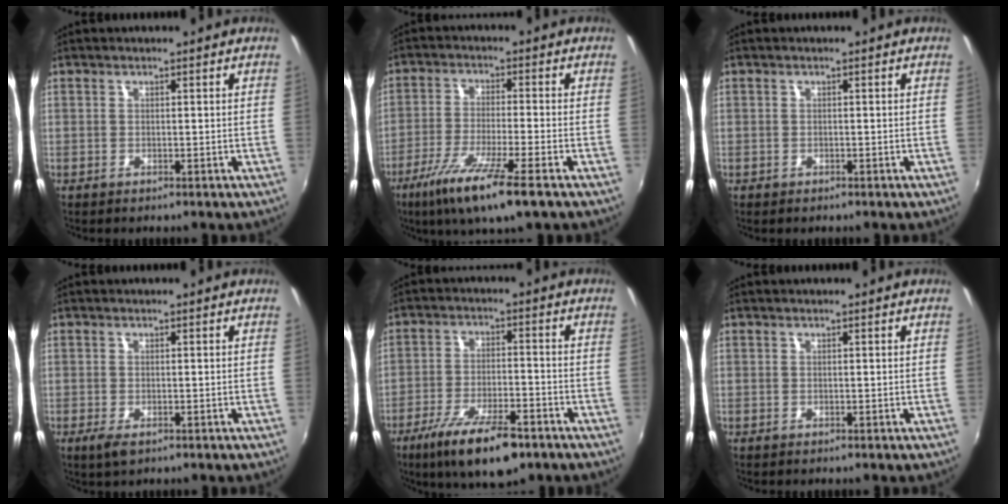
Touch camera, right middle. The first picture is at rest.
{"total": 11.9, "force": [-7.1, 1.0, 9.5], "torque": [-0.201, -0.032, -0.130]}
{"total": 0.6, "force": [-0.4, 0.4, 0.1], "torque": [-0.001, -0.001, -0.006]}
{"total": 2.6, "force": [-1.4, 1.0, 1.9], "torque": [-0.037, -0.008, -0.021]}
{"total": 13.6, "force": [-9.0, 4.0, 9.4], "torque": [-0.191, -0.027, -0.151]}
{"total": 0.0}